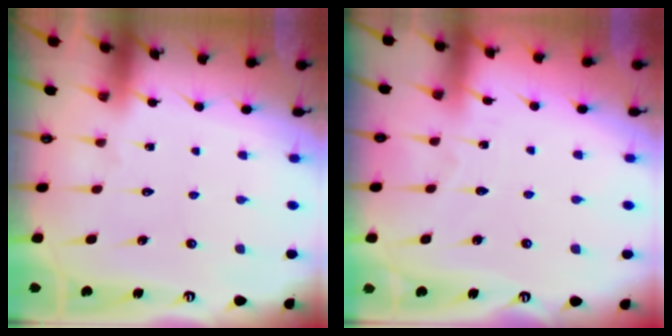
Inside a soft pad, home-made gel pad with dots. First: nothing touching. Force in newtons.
{"total": 2.7, "press": 2.7, "slide": 0.4}